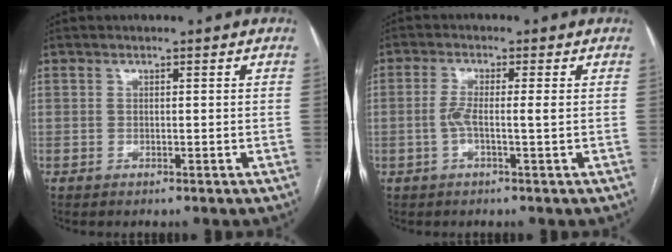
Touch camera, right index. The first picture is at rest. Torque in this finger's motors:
{"motor_torque": [-0.11, -0.10, -0.02, 0.00]}